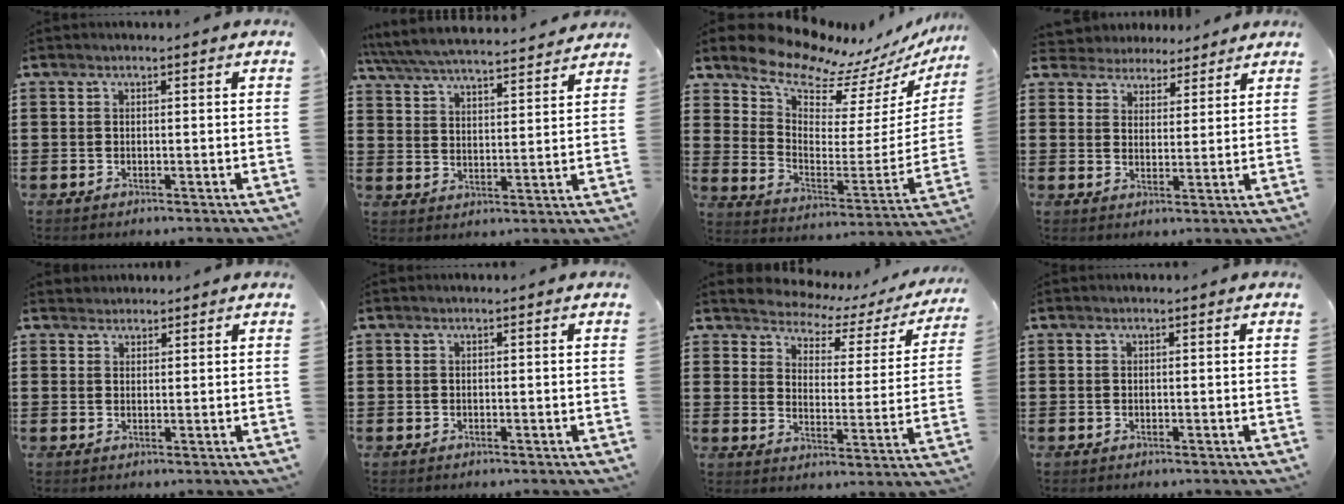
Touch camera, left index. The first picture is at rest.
{"total": 5.7, "force": [5.5, 0.2, 1.3], "torque": [-0.051, -0.036, 0.094]}
{"total": 9.6, "force": [9.3, 2.0, 1.2], "torque": [-0.050, -0.096, 0.154]}
{"total": 3.9, "force": [3.5, 1.6, -0.3], "torque": [-0.016, -0.009, 0.064]}
{"total": 1.6, "force": [1.4, 0.7, -0.2], "torque": [-0.001, 0.005, 0.030]}
{"total": 0.0}
{"total": 3.1, "force": [2.8, 1.0, 0.5], "torque": [-0.034, -0.024, 0.039]}
{"total": 0.0}